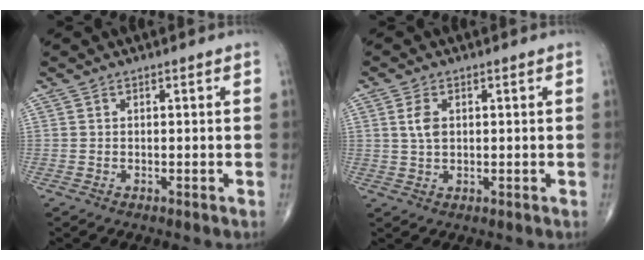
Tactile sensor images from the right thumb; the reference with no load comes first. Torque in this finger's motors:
{"motor_torque": [-0.43, 0.05, -0.09, 0.22, 0.00]}